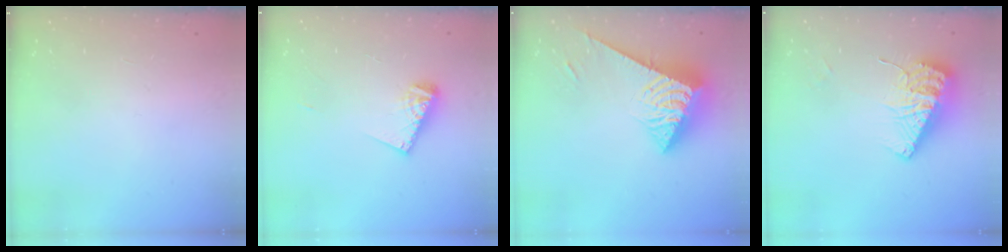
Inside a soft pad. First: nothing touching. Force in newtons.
{"total": 8.6, "press": 8.5, "slide": 1.0}
{"total": 8.1, "press": 8.0, "slide": 1.0}
{"total": 12.1, "press": 12.0, "slide": 1.3}